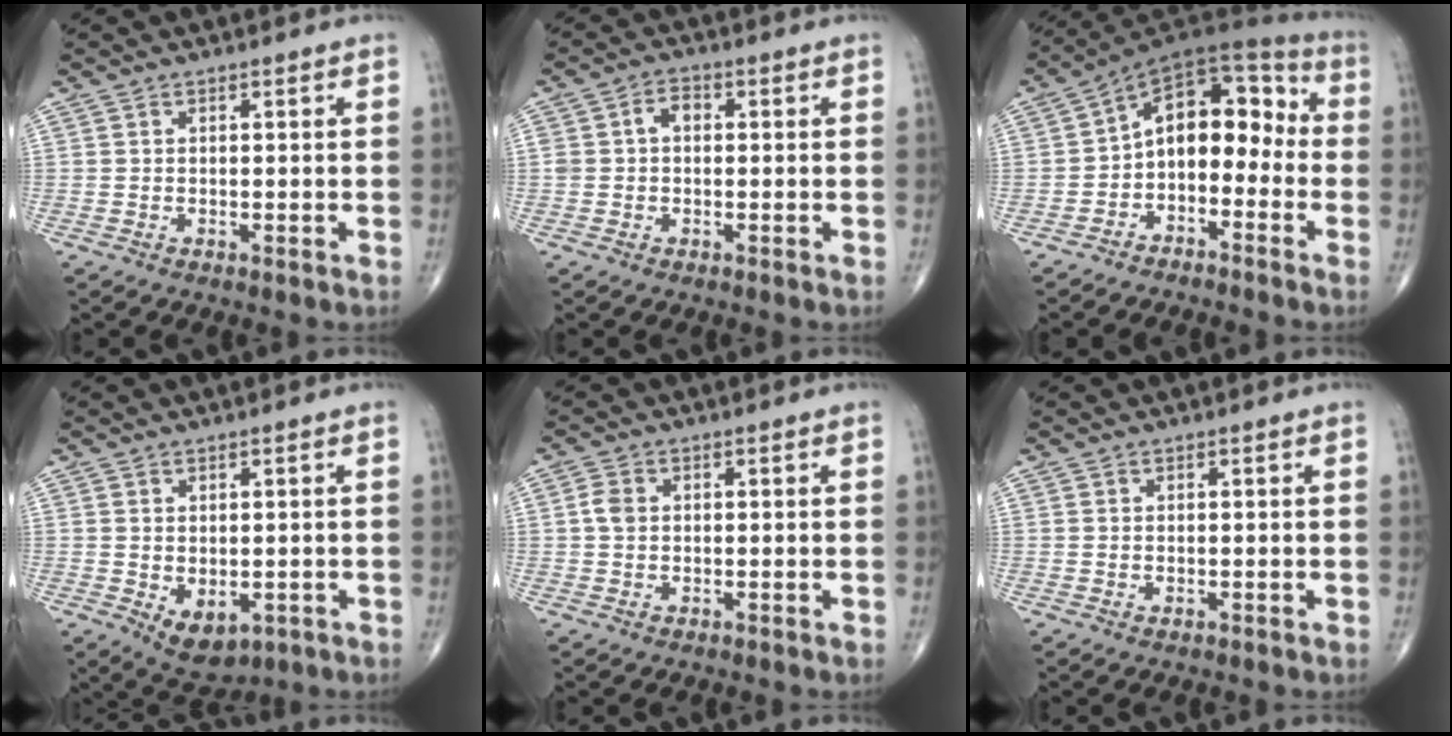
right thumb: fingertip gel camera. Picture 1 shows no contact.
{"total": 3.5, "force": [0.2, 2.7, 2.3], "torque": [-0.032, 0.018, 0.001]}
{"total": 12.9, "force": [-2.4, 8.3, 9.7], "torque": [-0.106, 0.066, -0.052]}
{"total": 6.0, "force": [-1.4, 3.7, 4.5], "torque": [-0.054, -0.005, -0.002]}
{"total": 2.6, "force": [0.3, 2.0, 1.6], "torque": [-0.031, 0.004, 0.002]}
{"total": 0.0}